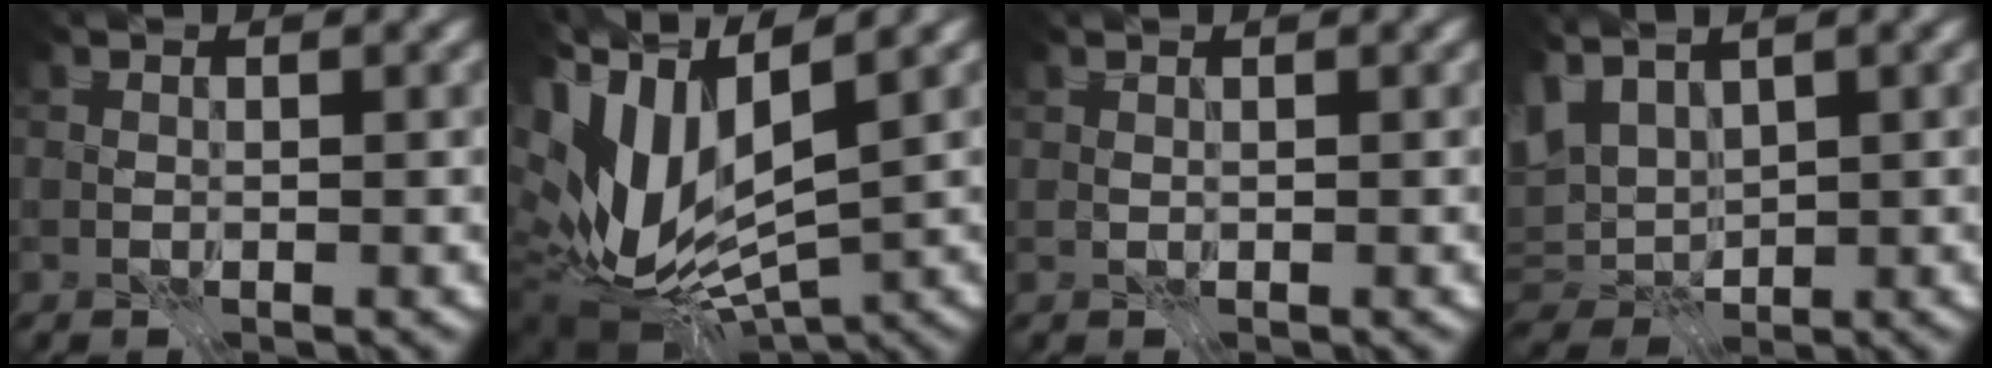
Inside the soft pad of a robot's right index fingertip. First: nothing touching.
{"total": 13.1, "force": [2.0, 6.7, 11.1], "torque": [-0.240, 0.000, 0.045]}
{"total": 0.5, "force": [0.3, -0.3, -0.3], "torque": [0.003, 0.000, 0.006]}
{"total": 6.2, "force": [2.6, 3.4, 4.5], "torque": [-0.100, 0.009, 0.048]}